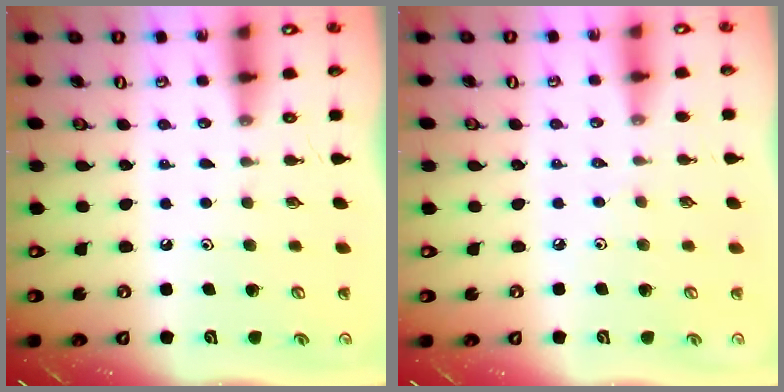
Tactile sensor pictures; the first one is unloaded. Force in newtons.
{"total": 2.1, "press": 2.1, "slide": 0.5}